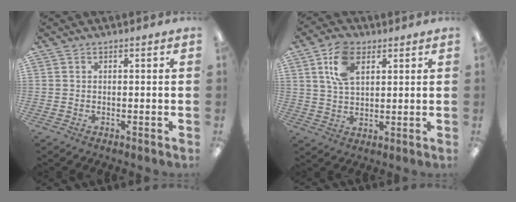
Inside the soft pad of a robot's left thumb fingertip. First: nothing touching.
{"total": 10.2, "force": [4.4, 6.3, 6.6], "torque": [-0.132, 0.004, 0.082]}